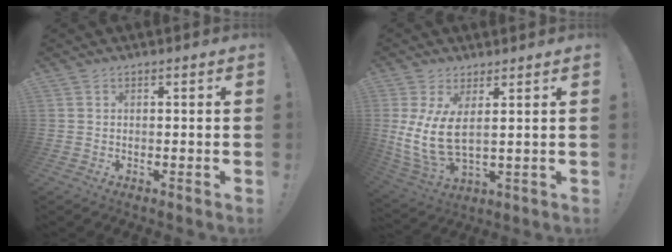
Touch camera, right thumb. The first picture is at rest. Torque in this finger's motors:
{"motor_torque": [0.24, 0.24, 0.12, 0.12, 0.08]}